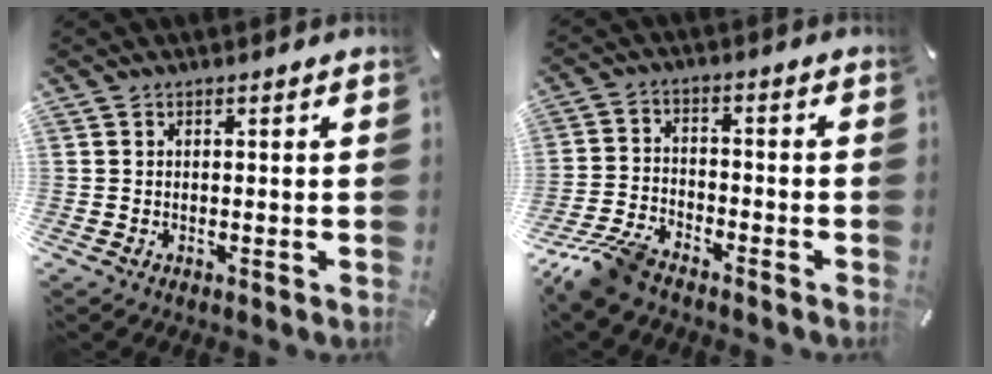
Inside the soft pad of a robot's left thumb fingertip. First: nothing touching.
{"total": 8.9, "force": [-7.6, 2.9, 3.6], "torque": [-0.085, 0.027, -0.149]}